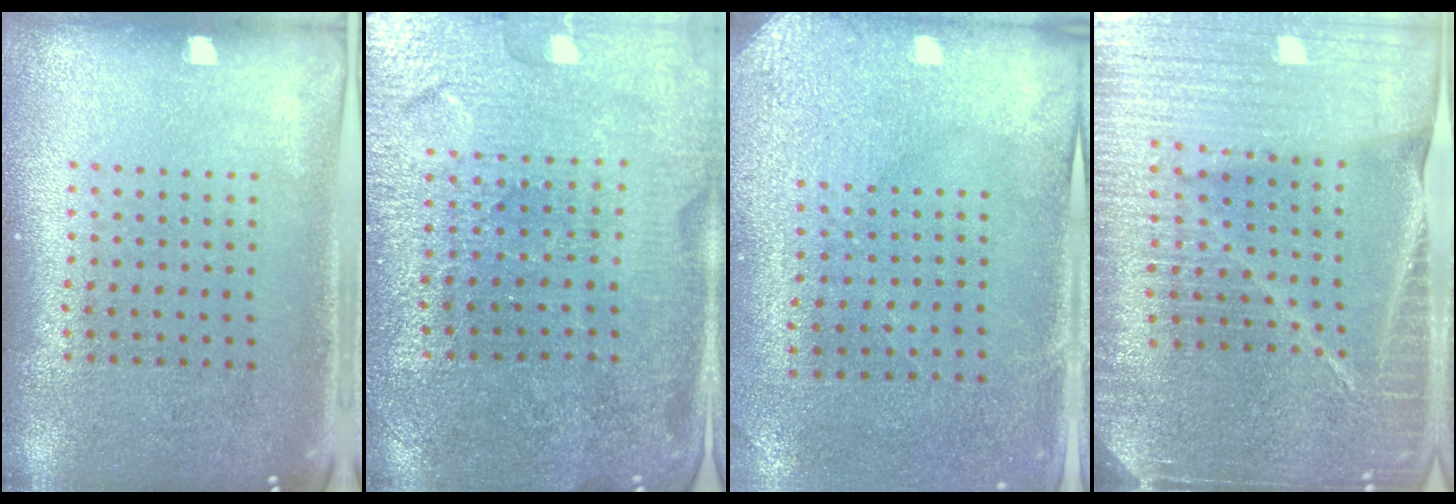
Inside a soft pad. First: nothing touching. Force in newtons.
{"total": 3.1, "press": 3.1, "slide": 0.0}
{"total": 3.0, "press": 2.5, "slide": 1.7}
{"total": 5.1, "press": 4.6, "slide": 2.3}